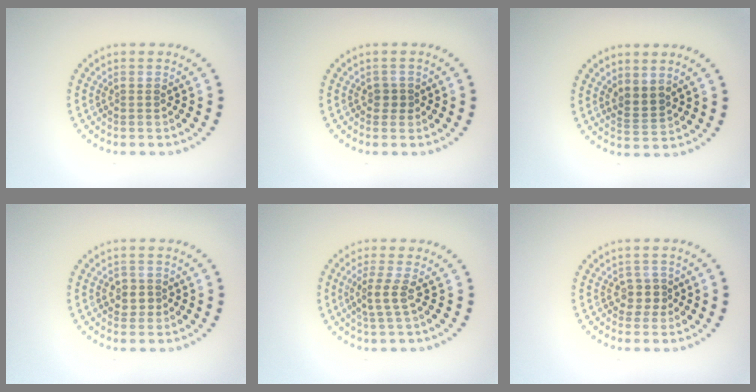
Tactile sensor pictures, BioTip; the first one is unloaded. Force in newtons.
{"total": 1.2, "press": 0.9, "slide": 0.7}
{"total": 2.0, "press": 1.6, "slide": 1.2}
{"total": 1.7, "press": 1.5, "slide": 0.7}
{"total": 2.1, "press": 1.5, "slide": 1.4}
{"total": 1.7, "press": 1.4, "slide": 1.0}